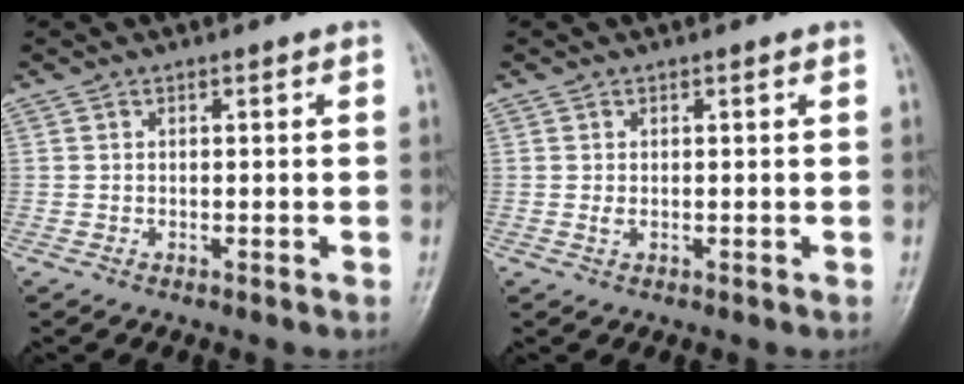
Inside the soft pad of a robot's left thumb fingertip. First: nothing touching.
{"total": 1.1, "force": [0.2, 0.4, 0.9], "torque": [-0.018, 0.003, 0.007]}